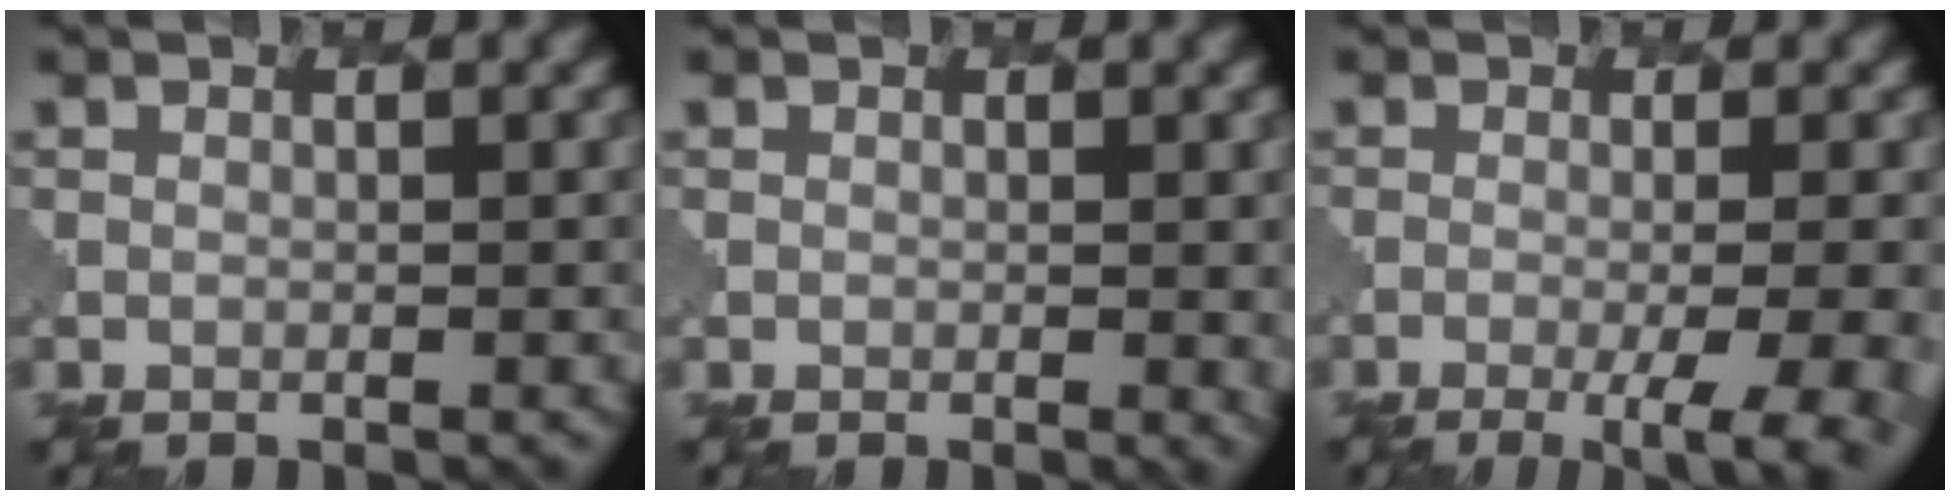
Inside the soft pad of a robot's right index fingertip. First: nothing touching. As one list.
[{"total": 1.5, "force": [0.3, 0.6, 1.3], "torque": [-0.020, -0.003, 0.007]}, {"total": 8.5, "force": [-3.3, 3.2, 7.2], "torque": [-0.062, 0.002, -0.035]}]